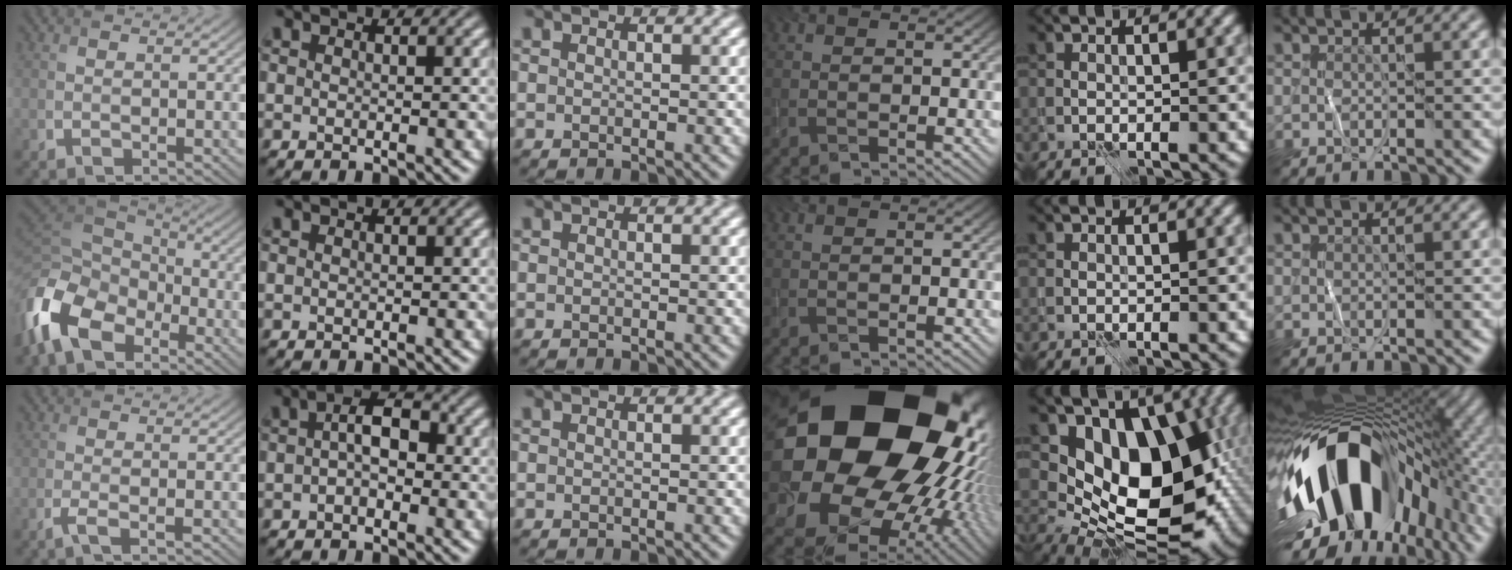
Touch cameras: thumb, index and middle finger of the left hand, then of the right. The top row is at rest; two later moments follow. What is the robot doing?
{"motion": "wipe", "object": "whiteboard"}